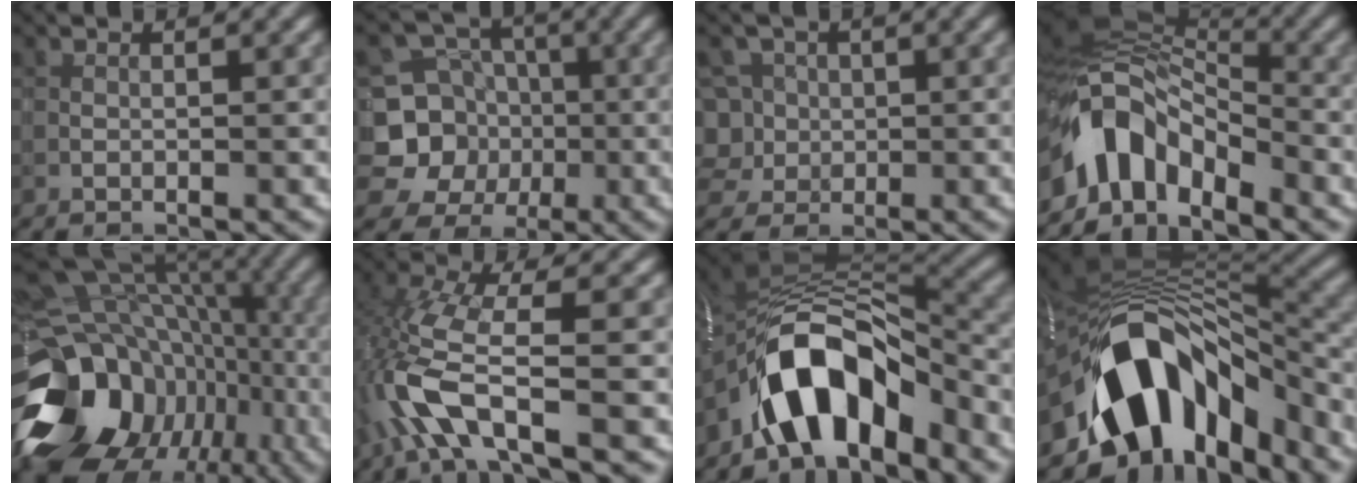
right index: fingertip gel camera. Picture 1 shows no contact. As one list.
[{"total": 7.2, "force": [-0.9, 6.9, 1.9], "torque": [-0.032, -0.004, -0.045]}, {"total": 7.1, "force": [-0.4, 6.5, 2.7], "torque": [-0.057, 0.032, -0.030]}, {"total": 9.3, "force": [-4.3, 5.6, 6.0], "torque": [-0.101, 0.005, -0.083]}, {"total": 18.7, "force": [-5.4, 14.6, 10.2], "torque": [-0.174, -0.003, -0.064]}, {"total": 7.4, "force": [-2.8, 2.1, 6.5], "torque": [-0.158, 0.002, -0.065]}, {"total": 10.1, "force": [-5.5, 4.6, 7.1], "torque": [-0.111, 0.015, -0.101]}, {"total": 12.0, "force": [-6.1, 6.9, 7.8], "torque": [-0.120, 0.008, -0.101]}]